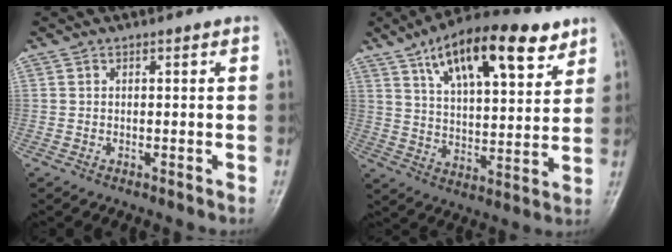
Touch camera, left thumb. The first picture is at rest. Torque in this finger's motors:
{"motor_torque": [1.61, 1.65, 1.59, -1.18, 0.17]}